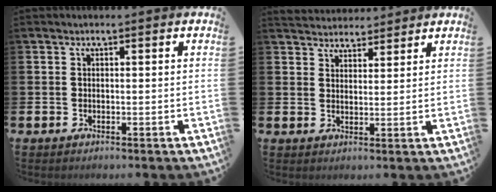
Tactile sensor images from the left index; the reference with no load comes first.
{"total": 3.5, "force": [3.4, 0.9, -0.3], "torque": [-0.004, -0.019, 0.063]}